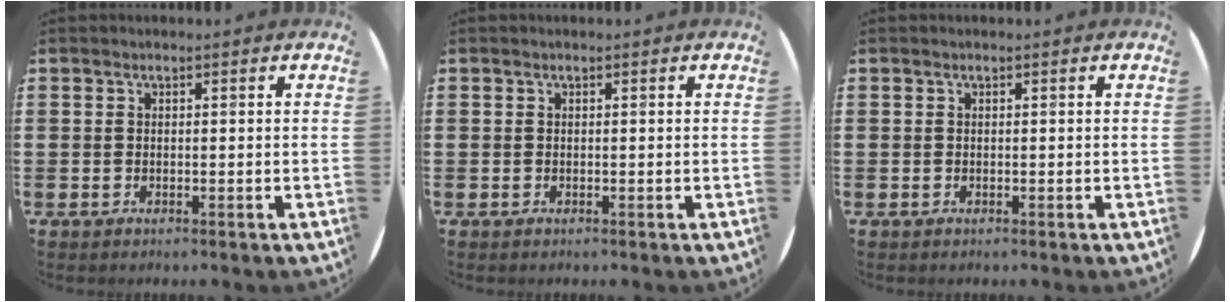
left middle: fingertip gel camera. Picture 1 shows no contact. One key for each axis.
{"total": 0.0}
{"total": 0.0}